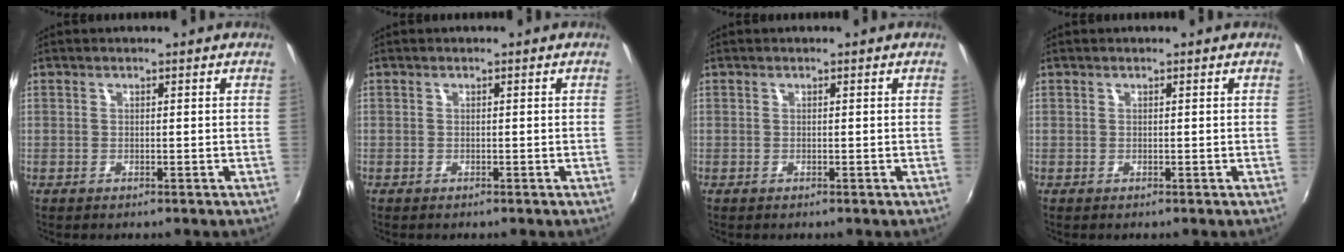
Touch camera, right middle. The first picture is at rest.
{"total": 0.0}
{"total": 0.0}
{"total": 0.0}